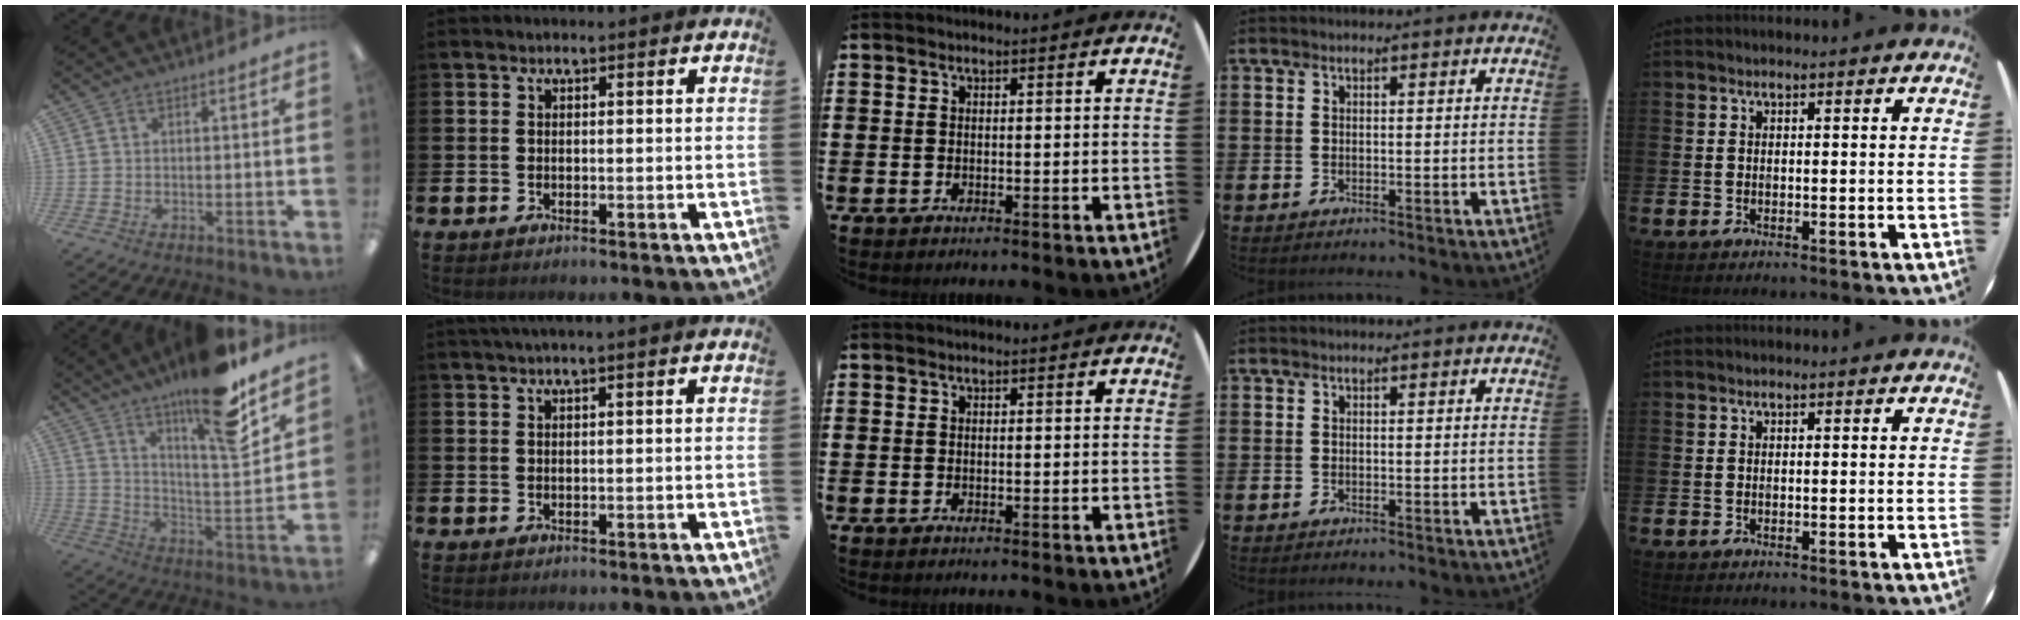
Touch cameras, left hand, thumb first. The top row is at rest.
{"thumb": {"total": 18.2, "force": [13.9, 2.9, 11.4], "torque": [-0.183, -0.101, 0.224]}, "index": {"total": 1.2, "force": [0.9, -0.3, 0.8], "torque": [-0.017, 0.002, 0.016]}}